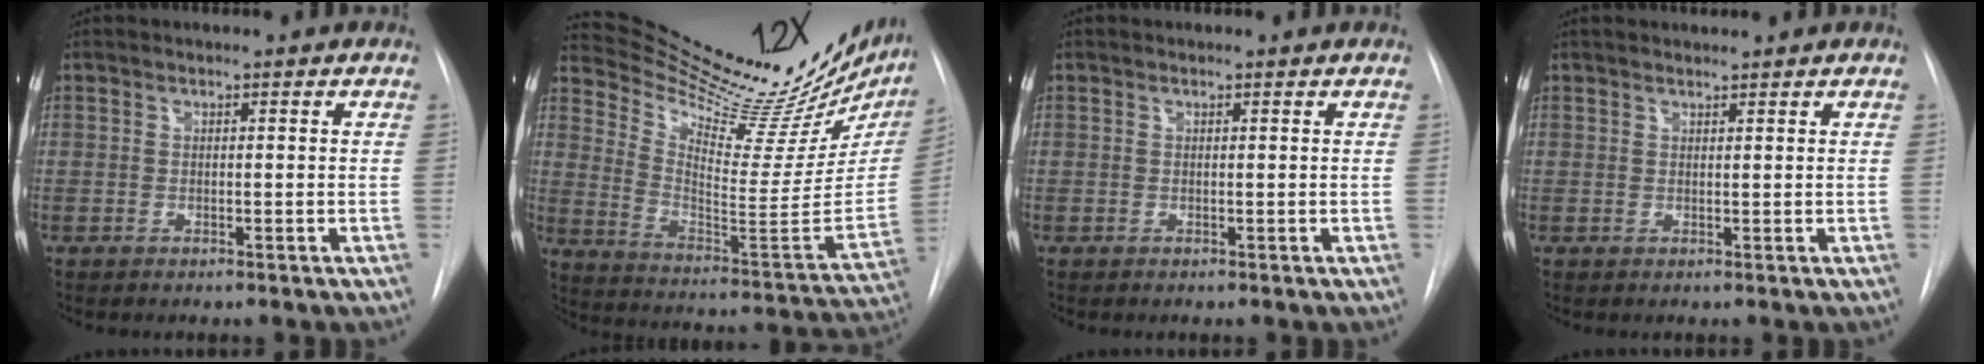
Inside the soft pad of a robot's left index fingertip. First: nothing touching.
{"total": 30.4, "force": [27.1, 7.0, 11.8], "torque": [-0.177, -0.094, 0.360]}
{"total": 0.0}
{"total": 2.3, "force": [2.2, 0.2, 0.7], "torque": [-0.008, 0.016, 0.036]}